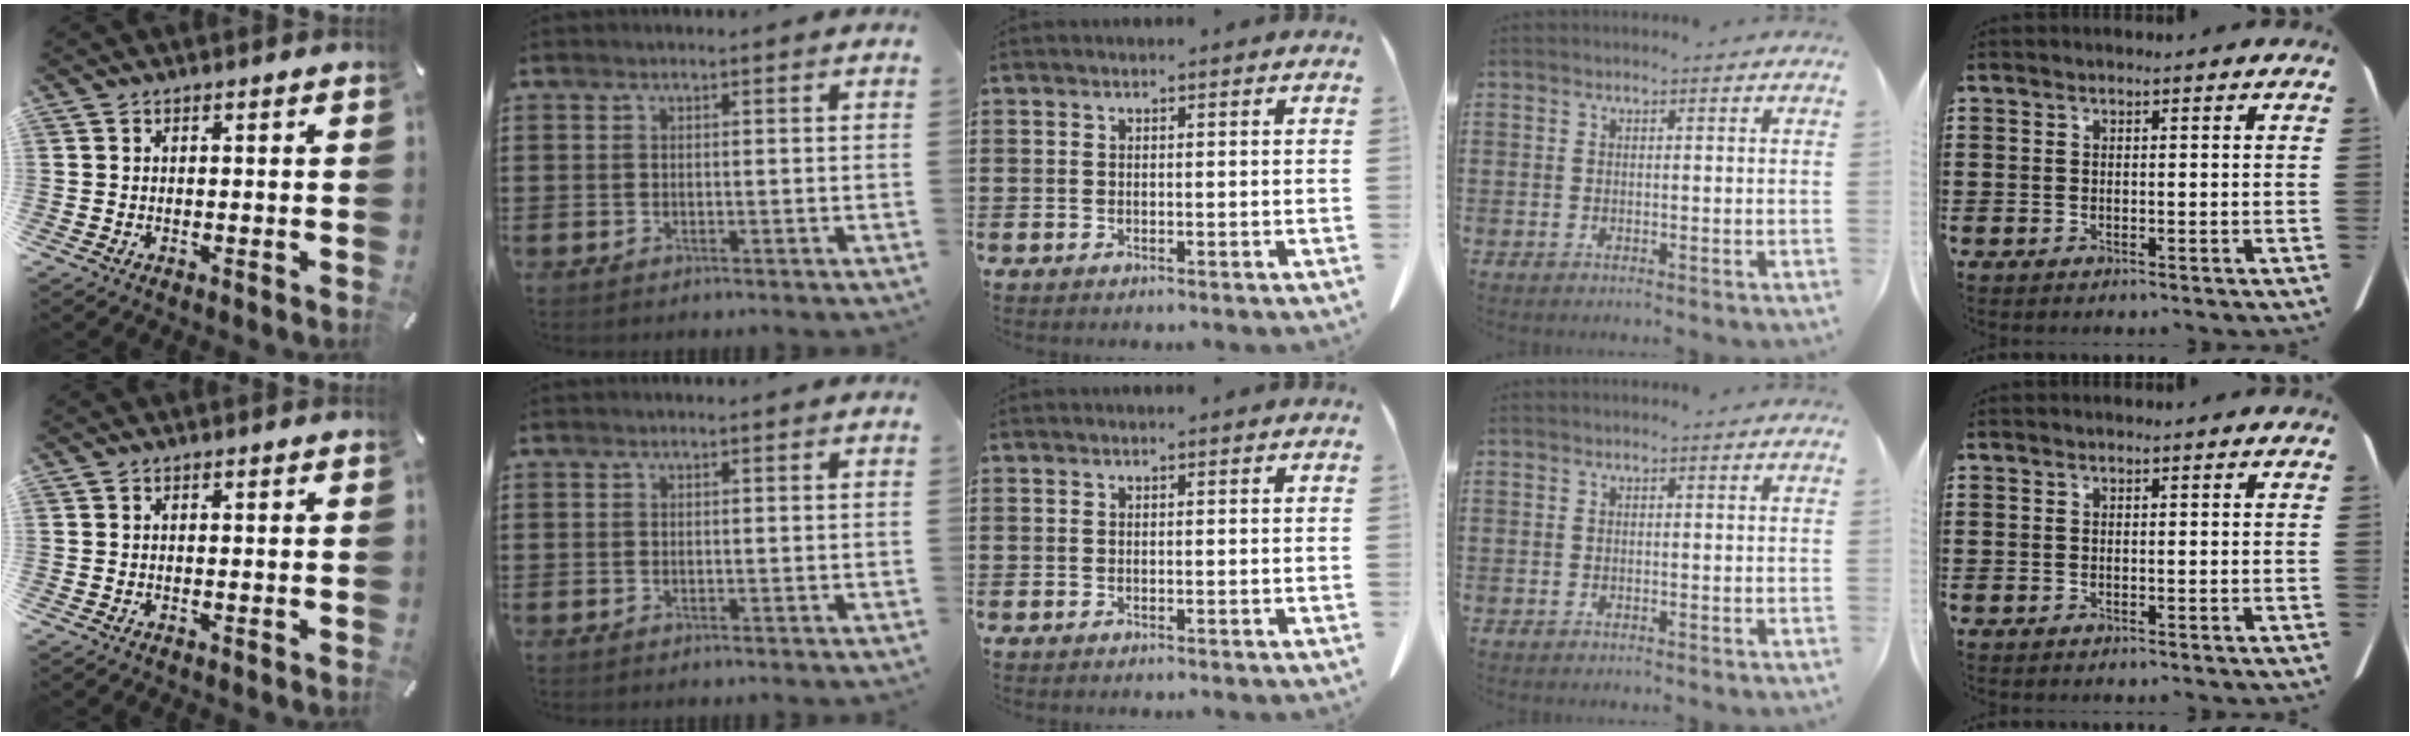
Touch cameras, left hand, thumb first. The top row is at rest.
{}